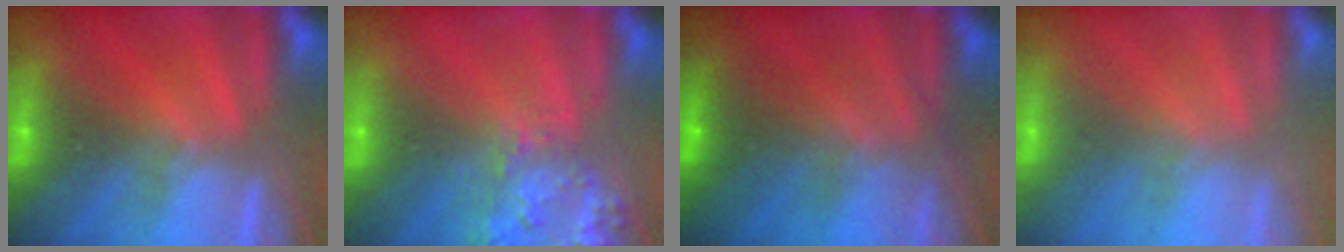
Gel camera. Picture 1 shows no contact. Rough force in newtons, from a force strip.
{"total": 2.8}
{"total": 7.4}
{"total": 3.0}